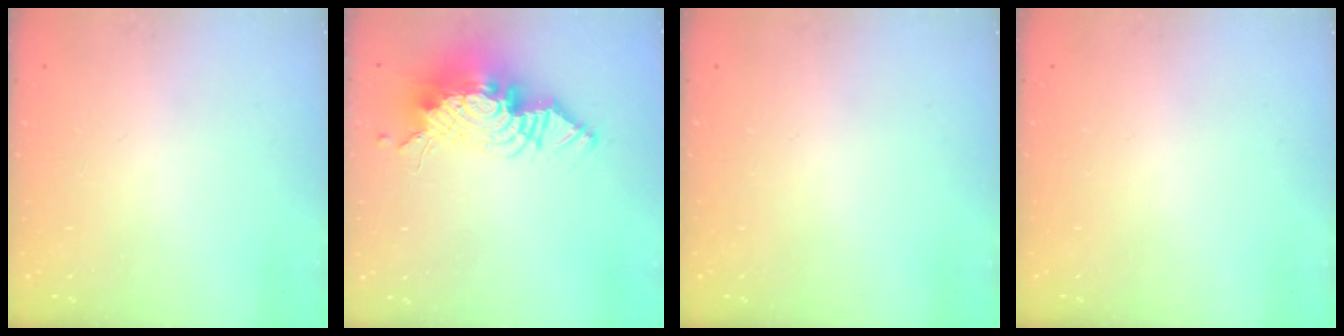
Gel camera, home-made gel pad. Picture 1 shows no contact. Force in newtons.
{"total": 18.1, "press": 18.0, "slide": 1.9}
{"total": 0.0}
{"total": 0.0}